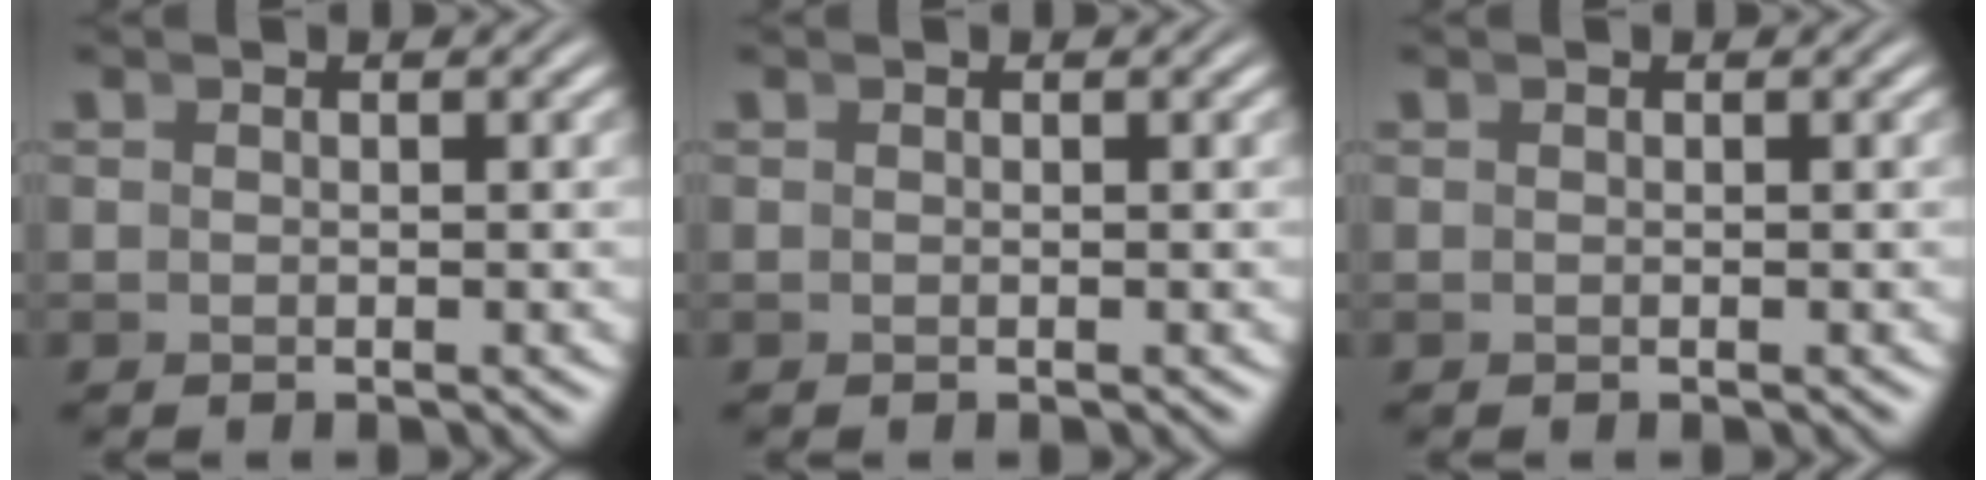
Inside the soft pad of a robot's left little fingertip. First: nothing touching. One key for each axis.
{"total": 0.0}
{"total": 0.0}